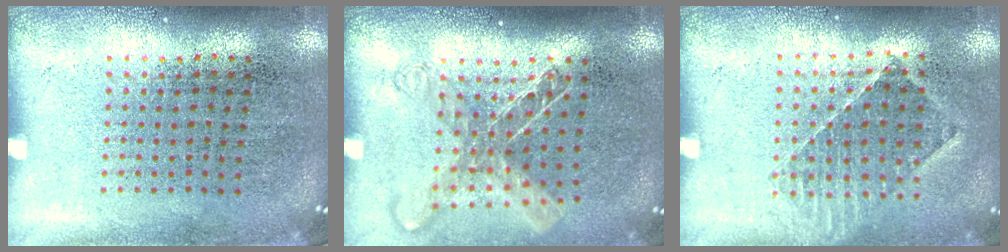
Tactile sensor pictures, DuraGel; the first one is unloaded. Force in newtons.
{"total": 1.4, "press": 1.2, "slide": 0.8}
{"total": 1.0, "press": 1.0, "slide": 0.3}